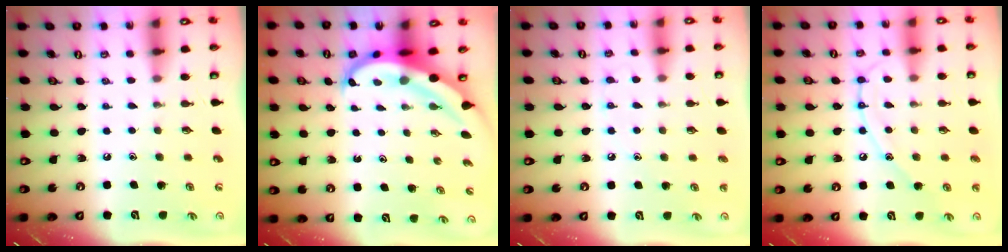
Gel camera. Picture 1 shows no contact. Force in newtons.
{"total": 5.9, "press": 5.8, "slide": 0.6}
{"total": 5.0, "press": 4.9, "slide": 1.0}
{"total": 11.0, "press": 11.0, "slide": 1.0}